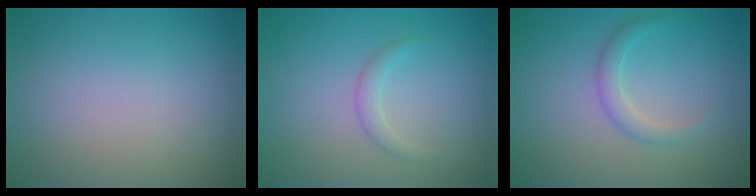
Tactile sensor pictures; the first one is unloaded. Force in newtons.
{"total": 1.2, "press": 1.2, "slide": 0.0}
{"total": 1.8, "press": 1.8, "slide": 0.2}